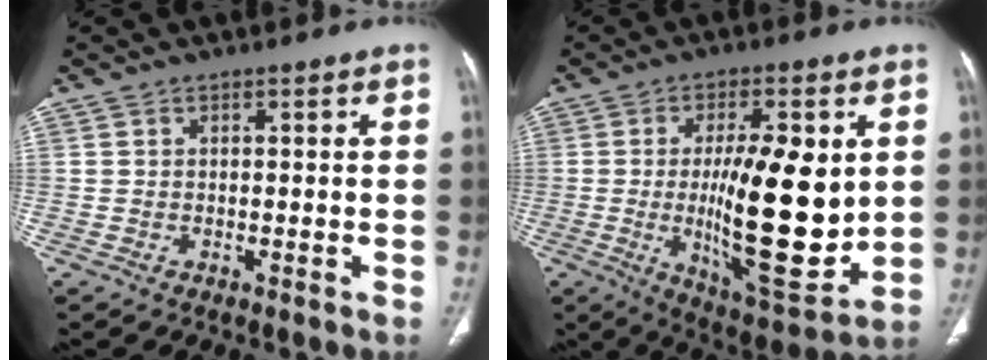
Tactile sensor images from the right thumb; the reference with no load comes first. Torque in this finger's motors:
{"motor_torque": [-0.47, 1.63, 0.46, -0.33, 0.23]}